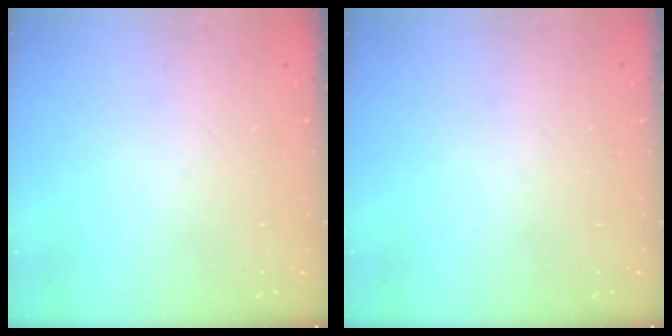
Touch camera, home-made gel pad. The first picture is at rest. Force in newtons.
{"total": 0.0}